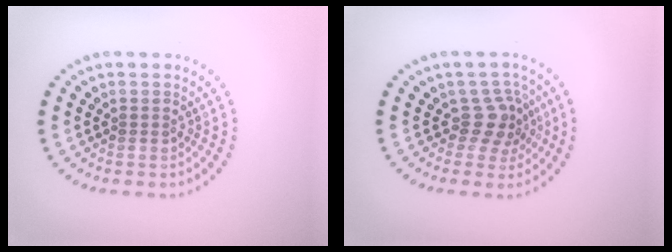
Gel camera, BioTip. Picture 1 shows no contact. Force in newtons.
{"total": 2.7, "press": 2.0, "slide": 1.7}